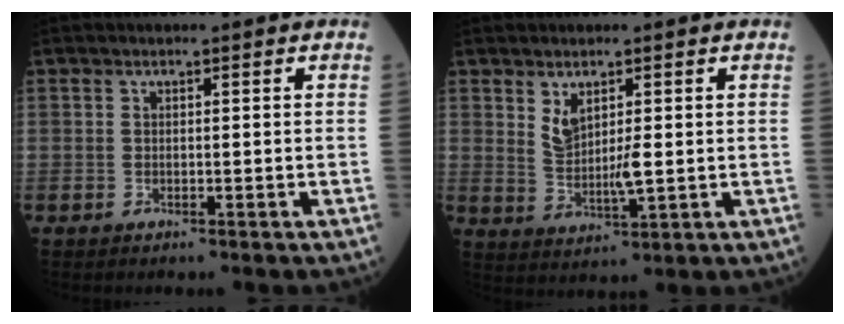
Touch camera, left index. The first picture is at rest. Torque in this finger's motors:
{"motor_torque": [0.64, -0.05, 0.14, 0.11]}